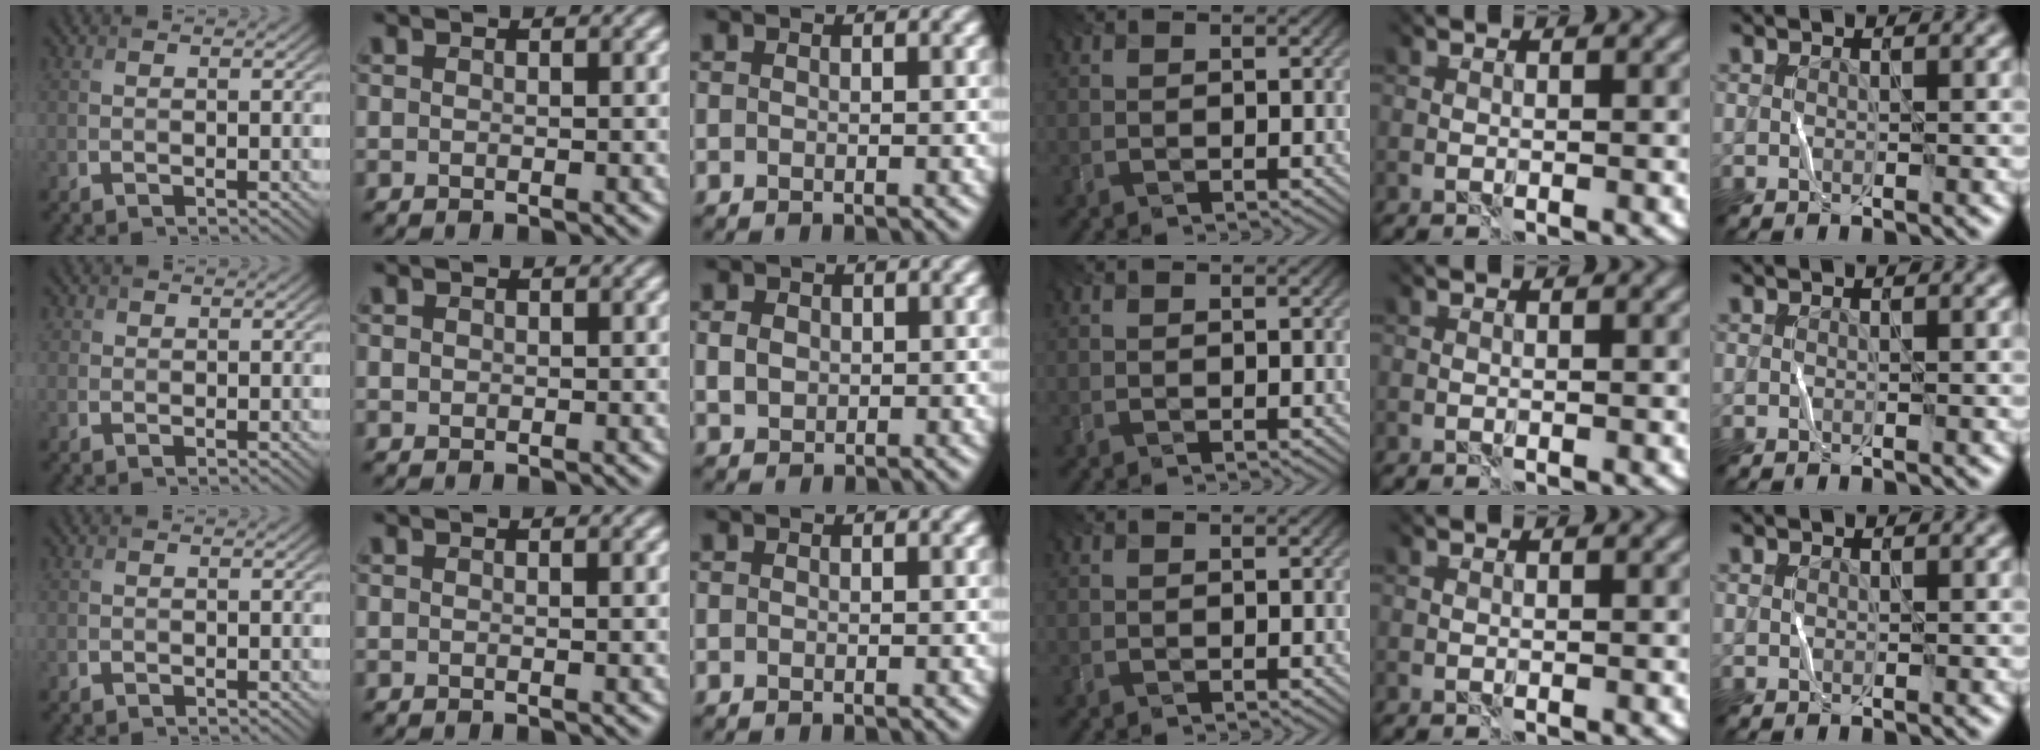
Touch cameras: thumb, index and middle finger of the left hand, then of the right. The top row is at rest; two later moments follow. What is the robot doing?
{"motion": "fold", "object": "bandana"}